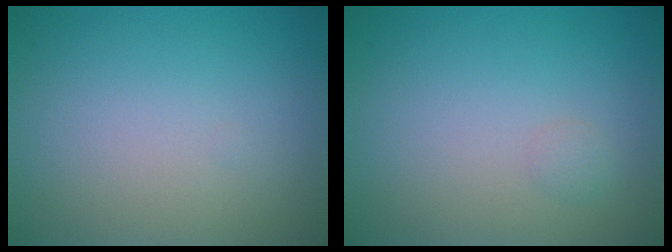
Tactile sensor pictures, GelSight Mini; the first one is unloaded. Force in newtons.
{"total": 0.6, "press": 0.6, "slide": 0.0}